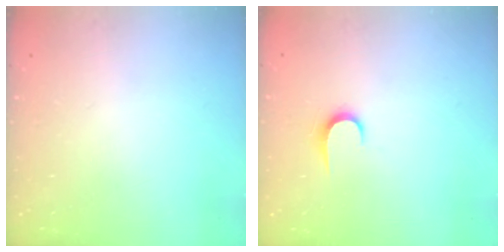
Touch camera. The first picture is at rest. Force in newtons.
{"total": 6.1, "press": 6.1, "slide": 0.6}